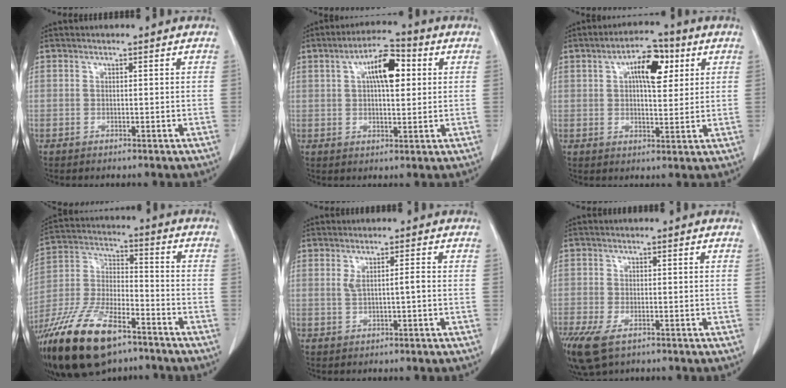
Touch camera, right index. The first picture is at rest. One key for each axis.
{"total": 8.3, "fx": 2.4, "fy": 2.9, "fz": 7.4, "tx": -0.127, "ty": 0.021, "tz": 0.036}
{"total": 8.2, "fx": 3.0, "fy": 3.3, "fz": 6.9, "tx": -0.110, "ty": 0.018, "tz": 0.045}
{"total": 20.0, "fx": -13.4, "fy": 7.0, "fz": 13.1, "tx": -0.299, "ty": -0.019, "tz": -0.246}
{"total": 2.2, "fx": 0.1, "fy": 0.2, "fz": 2.2, "tx": -0.041, "ty": 0.002, "tz": 0.004}
{"total": 6.9, "fx": -3.9, "fy": 3.1, "fz": 4.8, "tx": -0.105, "ty": -0.020, "tz": -0.067}